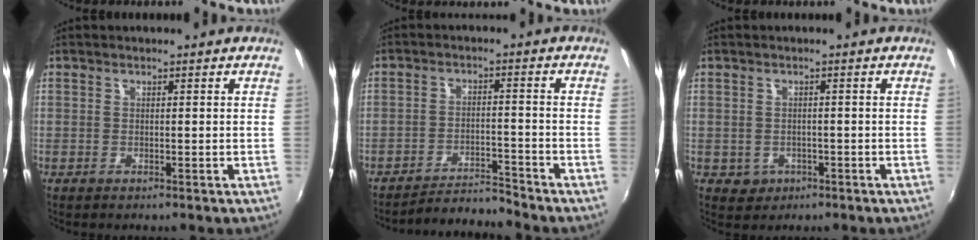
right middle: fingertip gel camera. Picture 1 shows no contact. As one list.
[{"total": 6.2, "force": [-6.1, -1.2, 0.0], "torque": [-0.020, 0.014, -0.104]}, {"total": 3.4, "force": [-1.2, 3.1, 0.9], "torque": [-0.027, 0.001, -0.010]}]